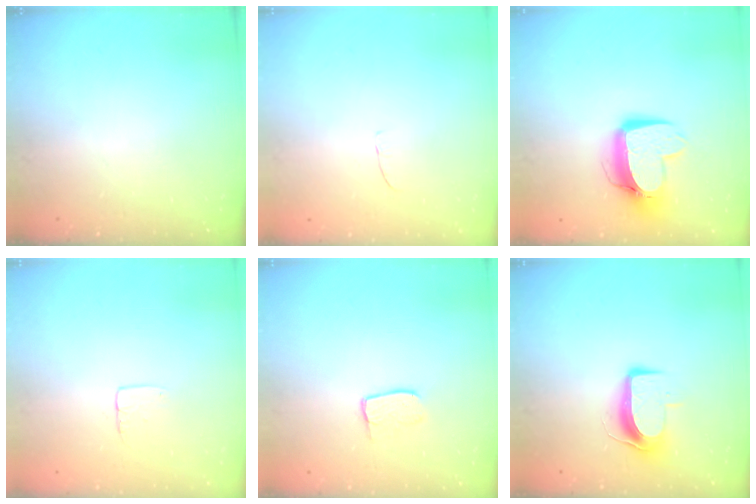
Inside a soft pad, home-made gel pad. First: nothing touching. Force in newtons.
{"total": 3.7, "press": 3.7, "slide": 0.3}
{"total": 12.5, "press": 12.4, "slide": 1.2}
{"total": 3.6, "press": 3.6, "slide": 0.3}
{"total": 4.2, "press": 4.2, "slide": 0.3}
{"total": 8.8, "press": 8.8, "slide": 0.5}